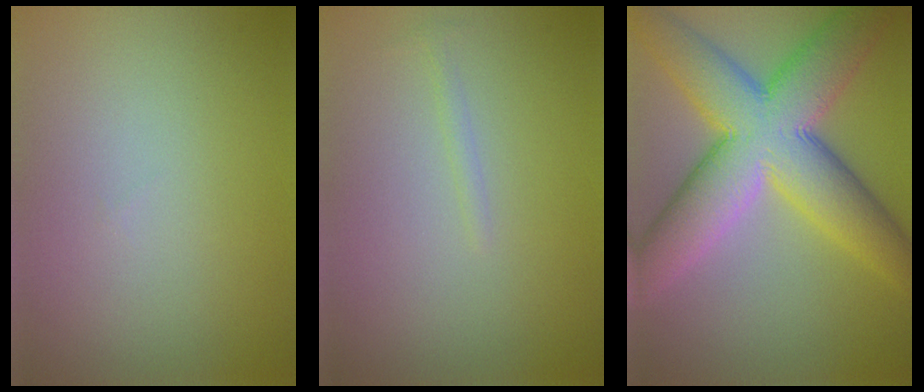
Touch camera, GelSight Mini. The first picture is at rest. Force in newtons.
{"total": 0.6, "press": 0.6, "slide": 0.1}
{"total": 12.0, "press": 11.9, "slide": 0.8}